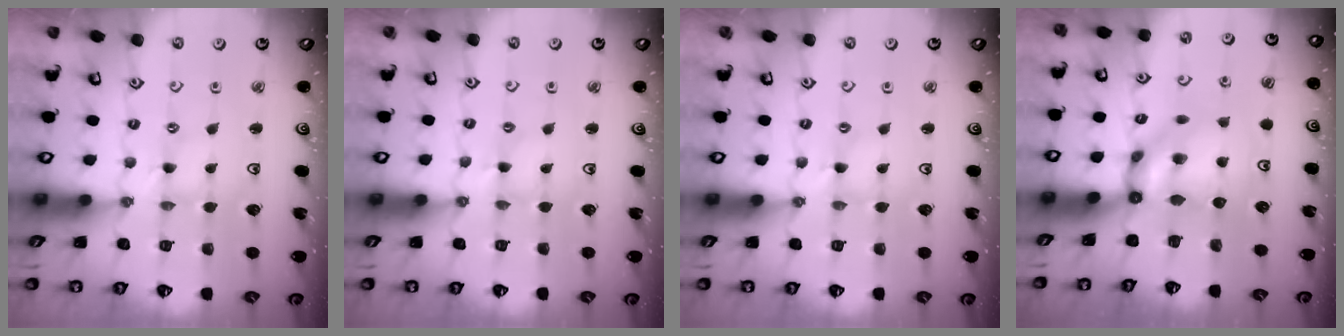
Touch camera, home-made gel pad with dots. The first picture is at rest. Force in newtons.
{"total": 1.1, "press": 1.0, "slide": 0.2}
{"total": 0.8, "press": 0.7, "slide": 0.2}
{"total": 8.3, "press": 8.2, "slide": 0.6}